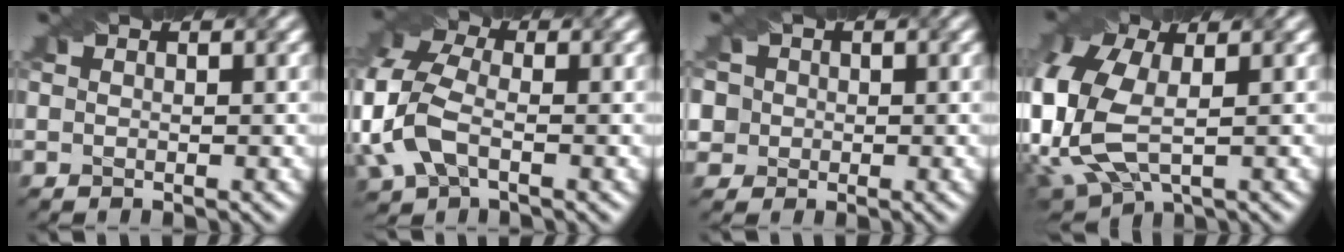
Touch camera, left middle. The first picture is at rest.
{"total": 8.4, "force": [-0.9, 5.5, 6.2], "torque": [-0.171, 0.009, -0.030]}
{"total": 5.1, "force": [1.9, 4.4, 1.9], "torque": [-0.044, 0.027, 0.014]}
{"total": 9.4, "force": [-0.6, 5.9, 7.2], "torque": [-0.203, -0.014, 0.000]}